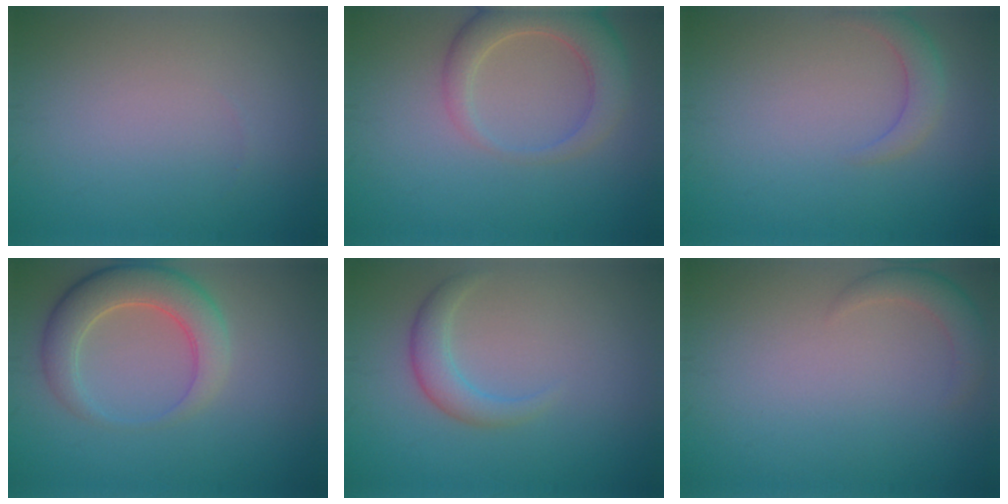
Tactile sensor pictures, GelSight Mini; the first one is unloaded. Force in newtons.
{"total": 4.9, "press": 4.9, "slide": 0.5}
{"total": 2.1, "press": 2.1, "slide": 0.2}
{"total": 5.3, "press": 5.3, "slide": 0.6}
{"total": 2.4, "press": 2.4, "slide": 0.2}
{"total": 2.2, "press": 2.2, "slide": 0.2}